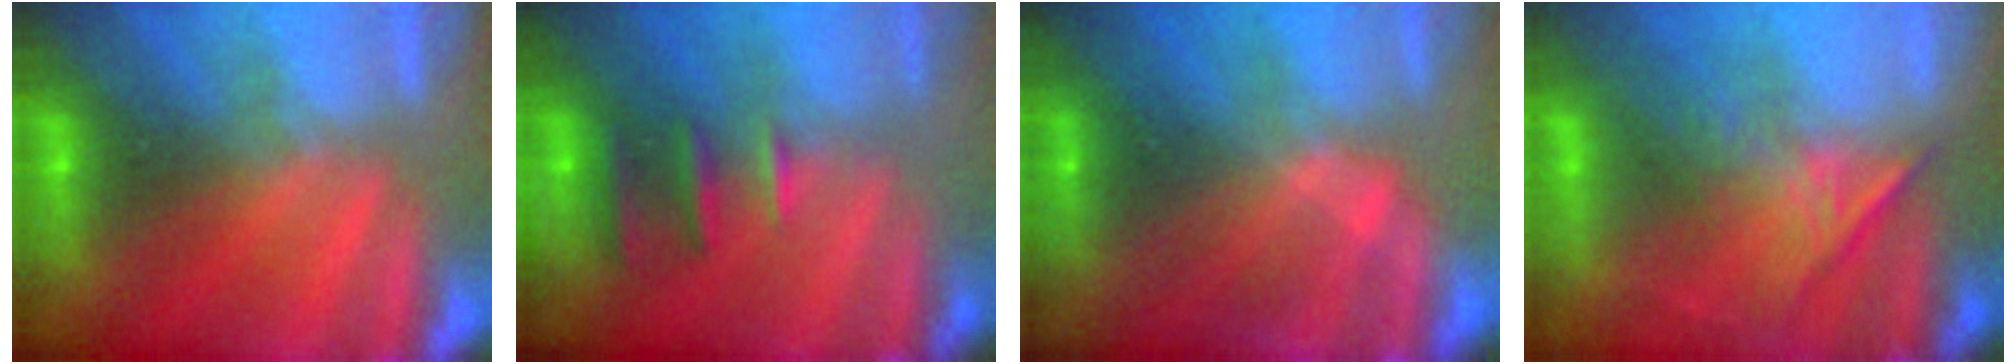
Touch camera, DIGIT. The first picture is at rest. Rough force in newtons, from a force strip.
{"total": 2.4}
{"total": 1.7}
{"total": 1.2}